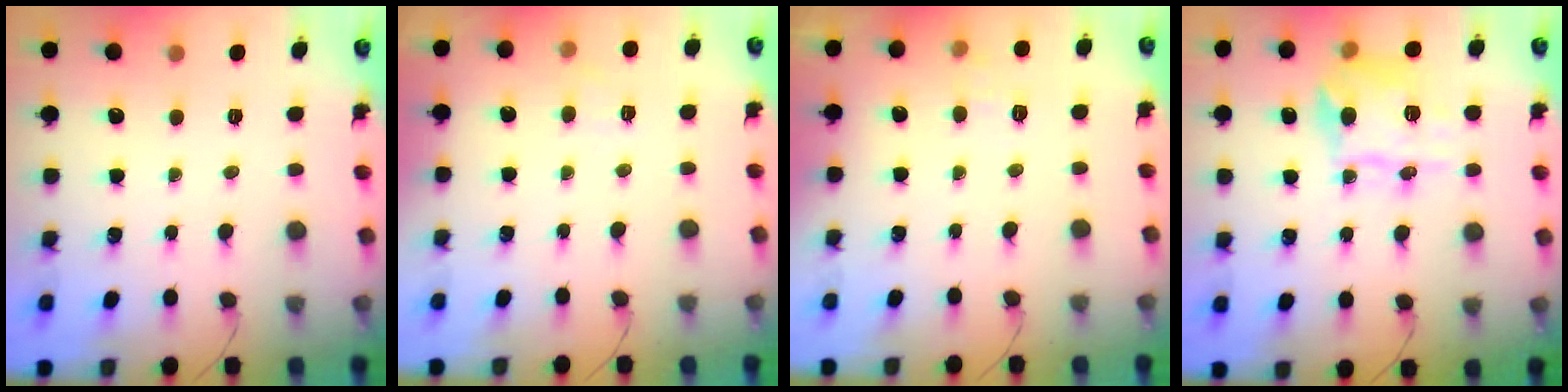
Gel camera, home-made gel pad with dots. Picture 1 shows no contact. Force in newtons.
{"total": 4.2, "press": 4.0, "slide": 1.2}
{"total": 6.8, "press": 6.6, "slide": 1.7}
{"total": 13.3, "press": 13.3, "slide": 1.1}